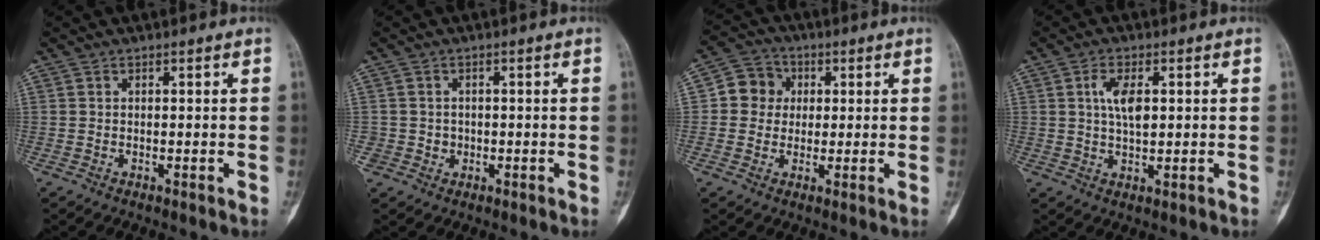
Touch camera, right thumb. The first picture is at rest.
{"total": 2.0, "force": [-0.4, 2.0, 0.2], "torque": [0.011, 0.009, -0.006]}
{"total": 6.7, "force": [0.8, 6.2, 2.3], "torque": [-0.009, 0.009, 0.003]}
{"total": 5.6, "force": [1.1, 2.6, 4.8], "torque": [-0.091, -0.004, 0.020]}